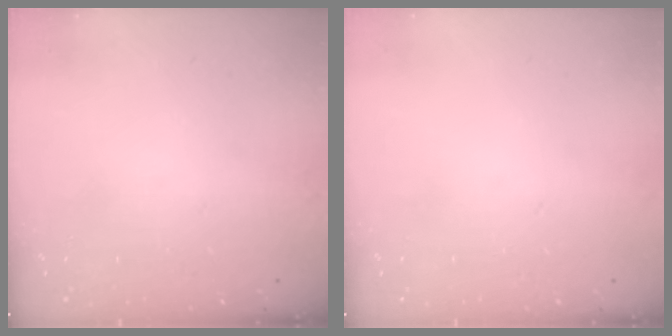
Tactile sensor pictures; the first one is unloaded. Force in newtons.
{"total": 0.0}